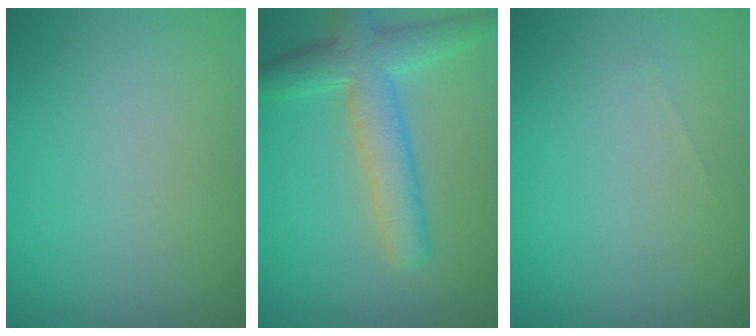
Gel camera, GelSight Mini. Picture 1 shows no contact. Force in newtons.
{"total": 5.6, "press": 5.6, "slide": 0.2}
{"total": 0.0}